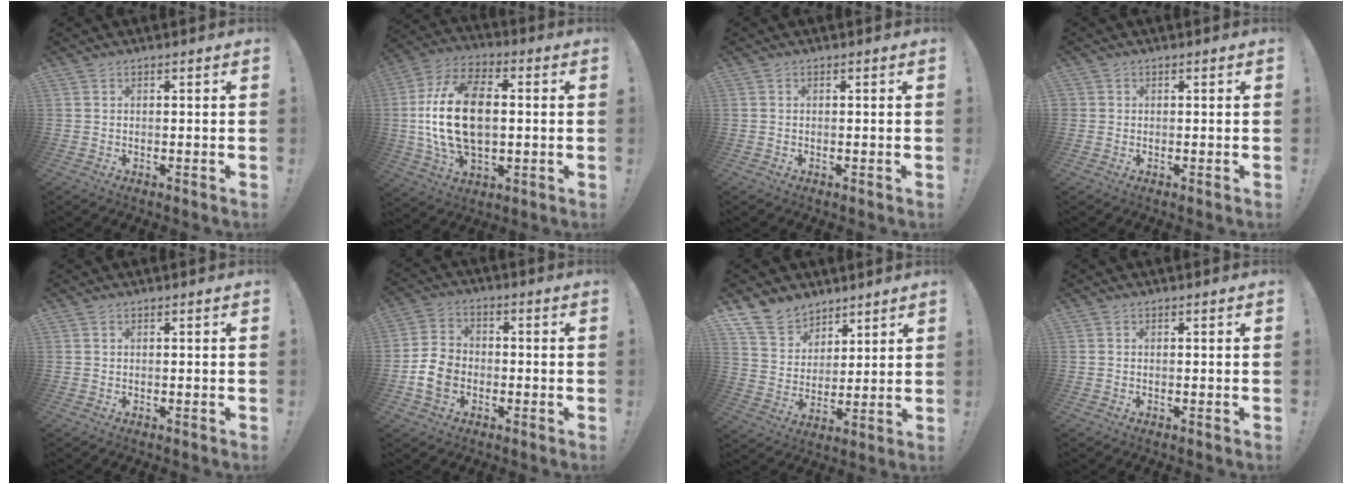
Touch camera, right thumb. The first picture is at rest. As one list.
[{"total": 21.1, "force": [0.4, 12.9, 16.7], "torque": [-0.308, 0.002, 0.008]}, {"total": 0.0}, {"total": 0.9, "force": [0.0, 0.9, 0.0], "torque": [-0.006, 0.004, 0.002]}, {"total": 0.0}, {"total": 9.3, "force": [-3.1, 7.2, 4.9], "torque": [-0.094, 0.018, -0.054]}, {"total": 11.2, "force": [8.5, 7.0, 2.1], "torque": [-0.055, -0.063, 0.171]}, {"total": 0.0}]